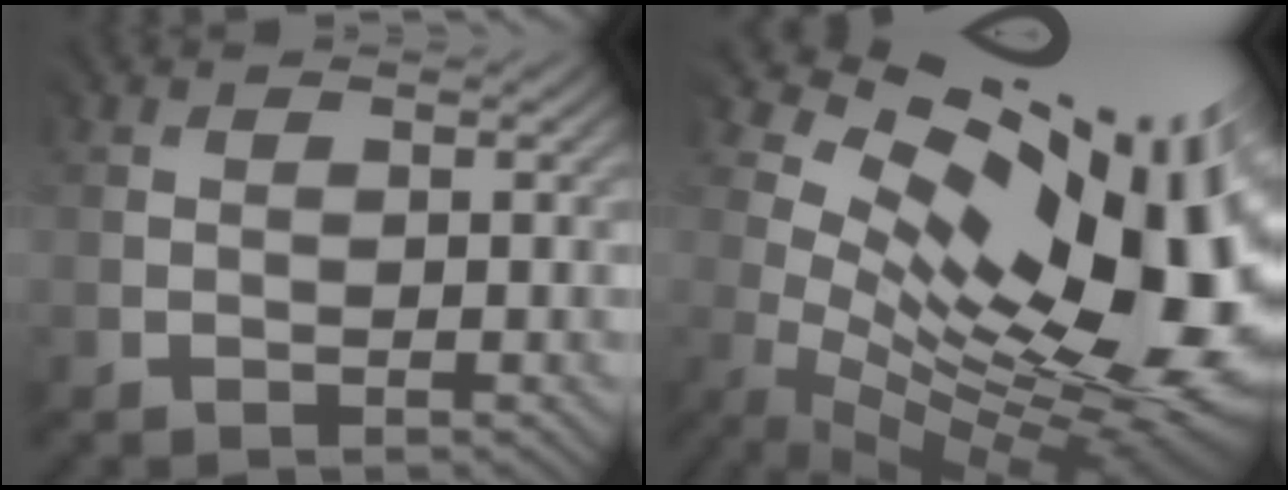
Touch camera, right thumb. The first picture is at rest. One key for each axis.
{"total": 18.8, "fx": 3.8, "fy": 9.9, "fz": 15.5, "tx": -0.205, "ty": 0.000, "tz": 0.094}